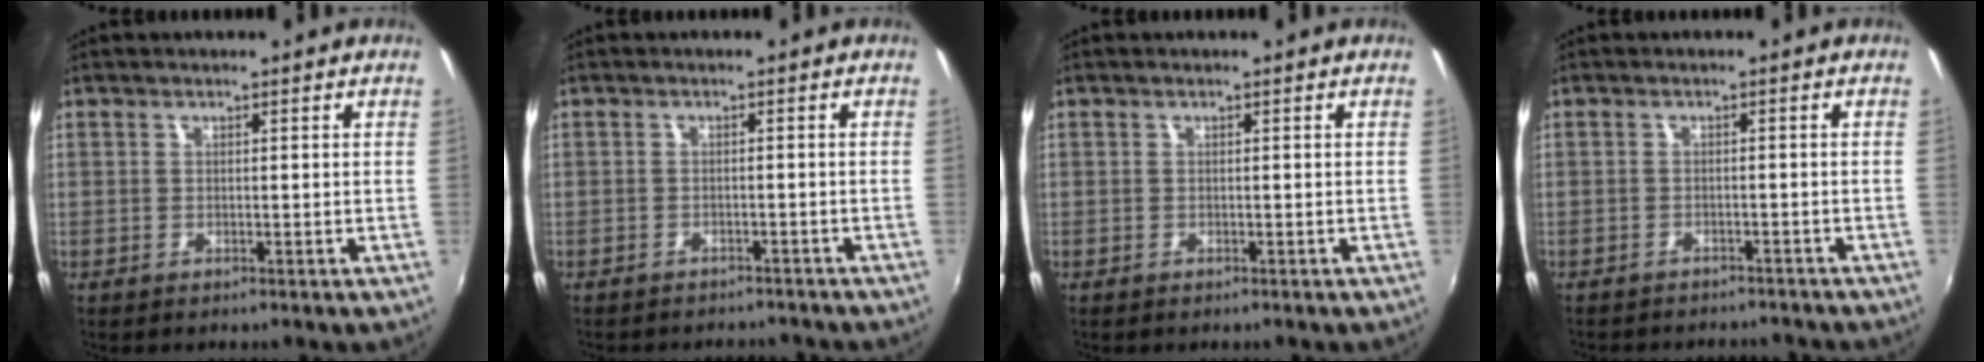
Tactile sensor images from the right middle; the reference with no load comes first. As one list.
[{"total": 5.7, "force": [-5.1, 1.9, 1.5], "torque": [-0.040, -0.005, -0.067]}, {"total": 0.0}, {"total": 7.7, "force": [-7.0, 2.2, 2.4], "torque": [-0.059, -0.009, -0.091]}]